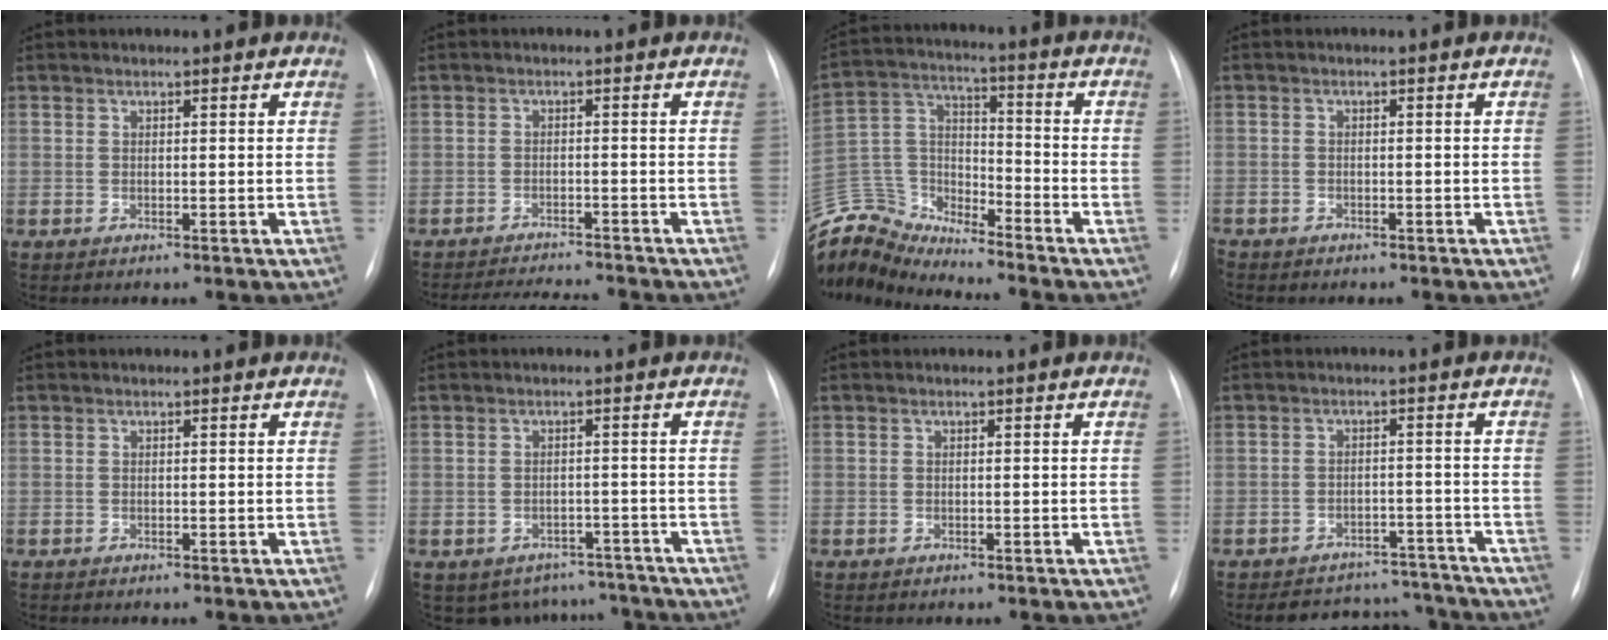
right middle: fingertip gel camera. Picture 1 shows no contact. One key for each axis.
{"total": 7.0, "fx": -6.7, "fy": 0.0, "fz": 1.9, "tx": -0.030, "ty": -0.006, "tz": -0.103}
{"total": 12.9, "fx": -12.8, "fy": 1.1, "fz": 1.2, "tx": -0.029, "ty": 0.048, "tz": -0.253}
{"total": 2.9, "fx": -2.3, "fy": 1.3, "fz": 1.2, "tx": -0.019, "ty": -0.002, "tz": -0.026}
{"total": 0.0}
{"total": 7.5, "fx": -6.3, "fy": 4.1, "fz": 0.1, "tx": 0.013, "ty": 0.025, "tz": -0.072}
{"total": 0.0}
{"total": 10.4, "fx": -9.7, "fy": 3.5, "fz": 1.0, "tx": 0.000, "ty": 0.023, "tz": -0.122}